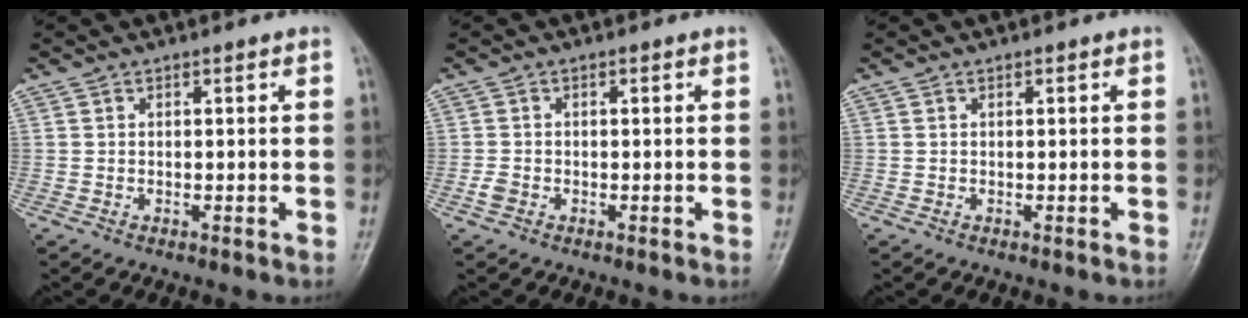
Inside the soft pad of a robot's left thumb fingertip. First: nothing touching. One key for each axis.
{"total": 1.5, "fx": -0.6, "fy": 1.2, "fz": 0.8, "tx": -0.016, "ty": 0.001, "tz": -0.015}
{"total": 0.0}